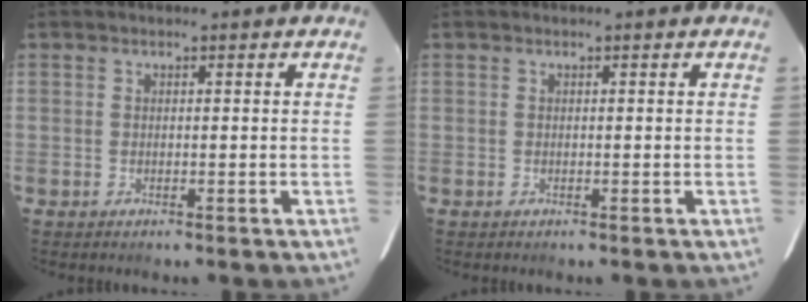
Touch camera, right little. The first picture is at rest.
{"total": 0.0}